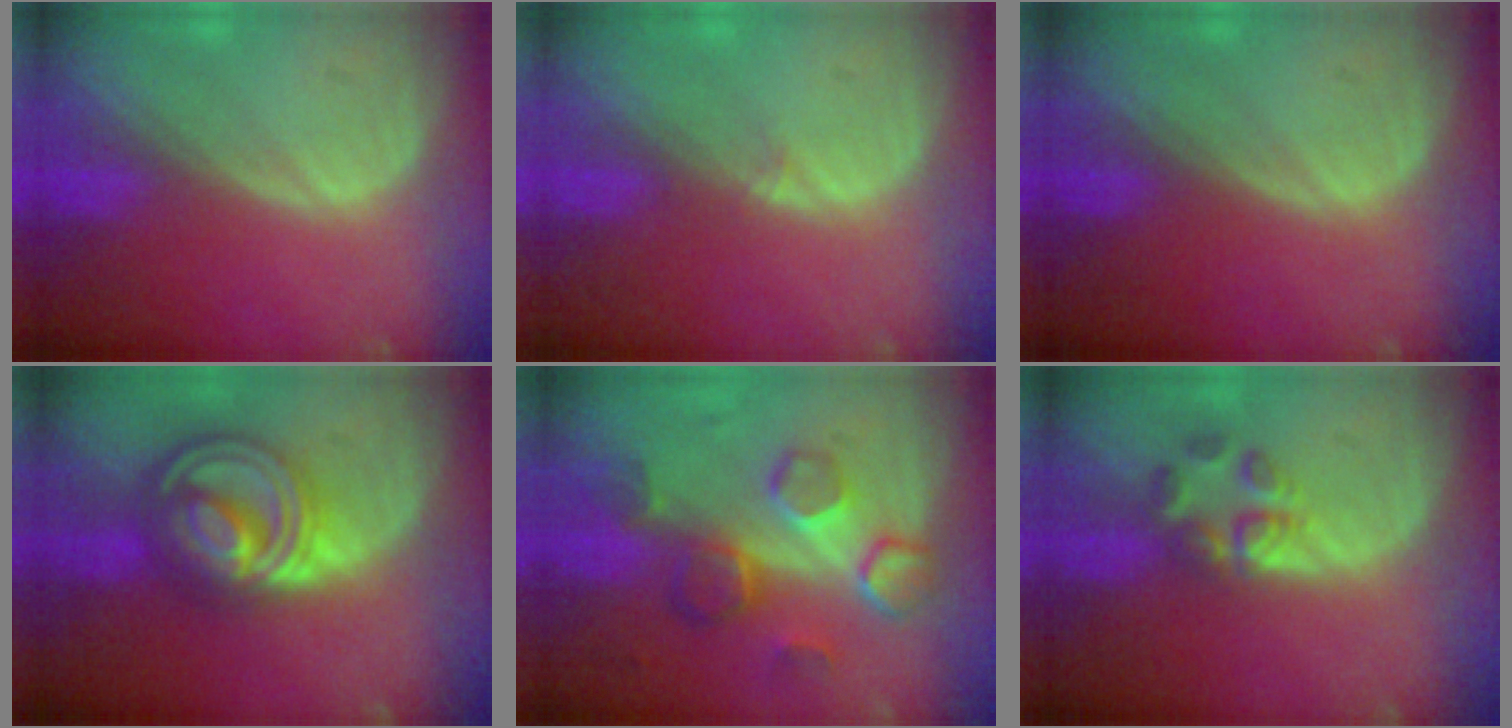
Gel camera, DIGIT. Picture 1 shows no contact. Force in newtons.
{"total": 0.9, "press": 0.5, "slide": 0.7}
{"total": 0.0}
{"total": 9.0, "press": 9.0, "slide": 0.6}
{"total": 8.4, "press": 7.7, "slide": 3.5}
{"total": 4.0, "press": 4.0, "slide": 0.8}